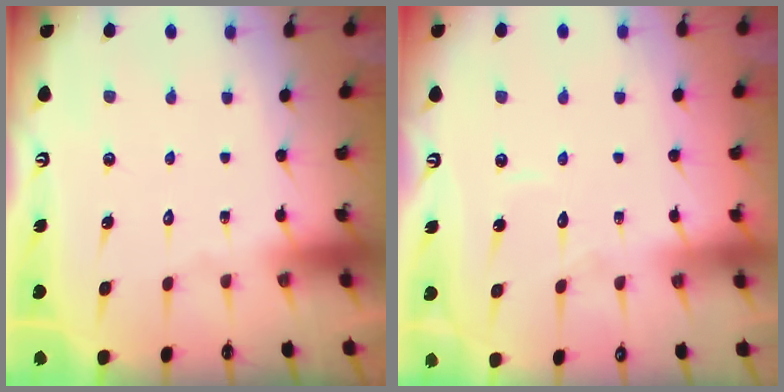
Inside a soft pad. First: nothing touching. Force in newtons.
{"total": 3.0, "press": 3.0, "slide": 0.3}